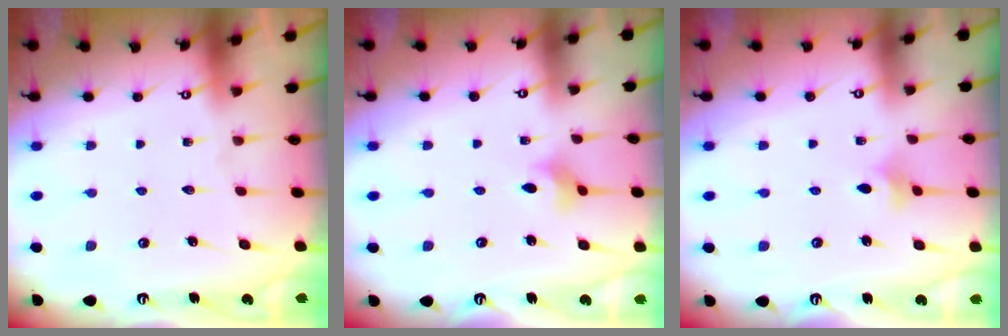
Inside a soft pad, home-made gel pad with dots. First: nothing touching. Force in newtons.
{"total": 2.9, "press": 2.8, "slide": 0.8}
{"total": 3.2, "press": 3.1, "slide": 0.7}